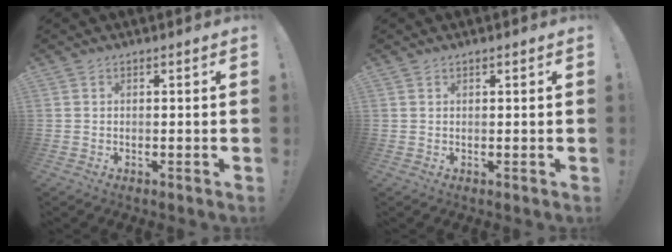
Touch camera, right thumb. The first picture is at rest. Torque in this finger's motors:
{"motor_torque": [0.36, -0.18, -0.18, 0.11, 0.04]}